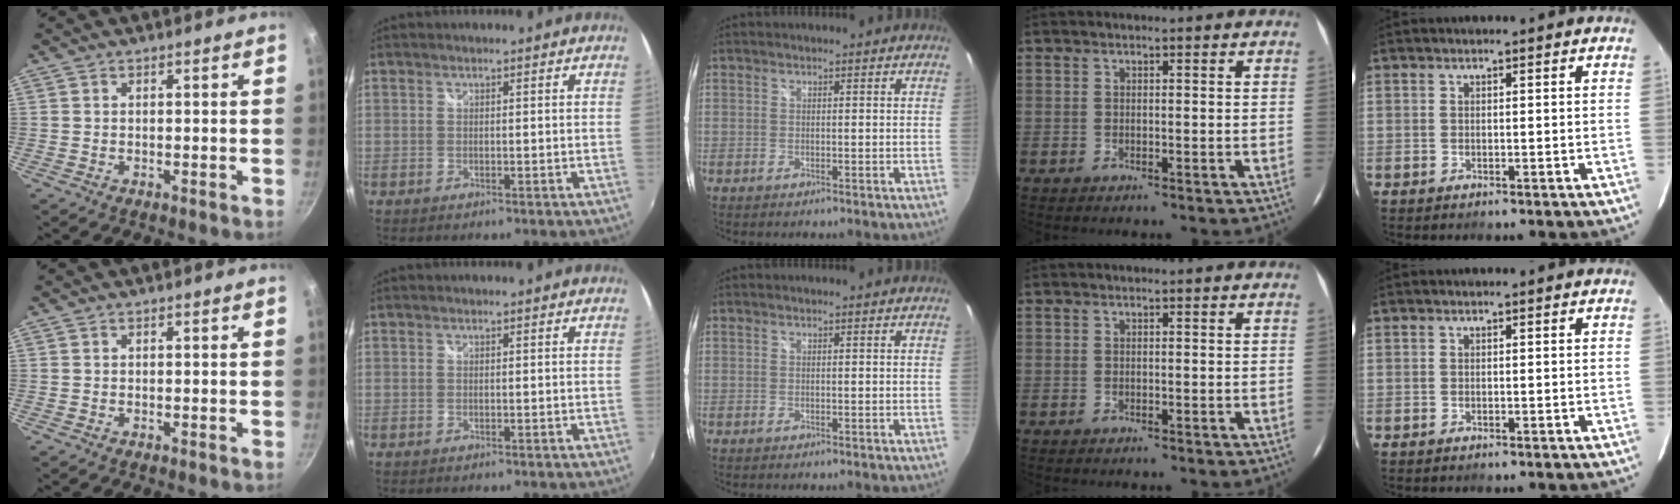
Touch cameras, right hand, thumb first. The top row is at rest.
{}